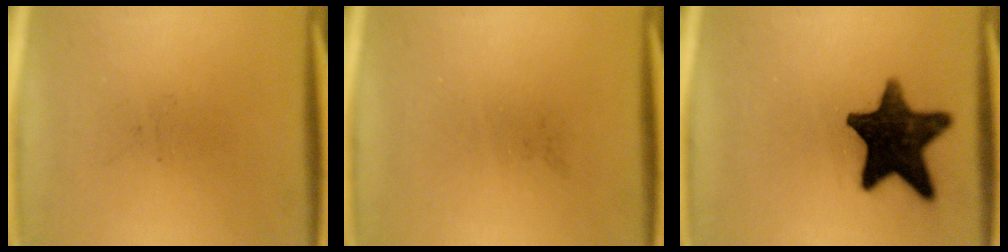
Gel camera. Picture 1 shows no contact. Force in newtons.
{"total": 0.0}
{"total": 15.3}